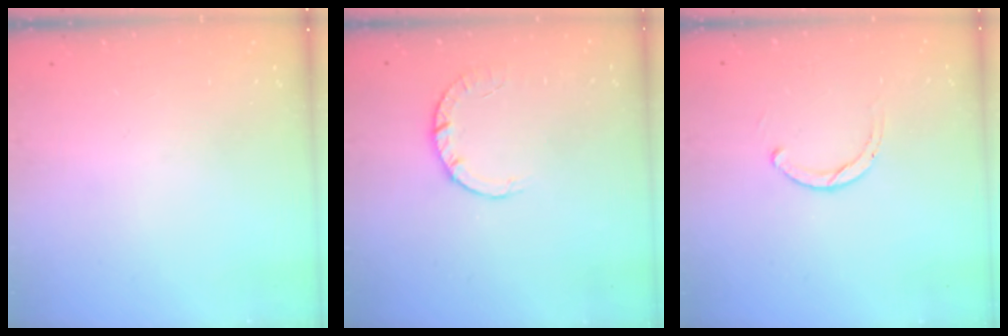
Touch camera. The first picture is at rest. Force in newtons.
{"total": 2.8, "press": 2.8, "slide": 0.4}
{"total": 1.9, "press": 1.9, "slide": 0.2}